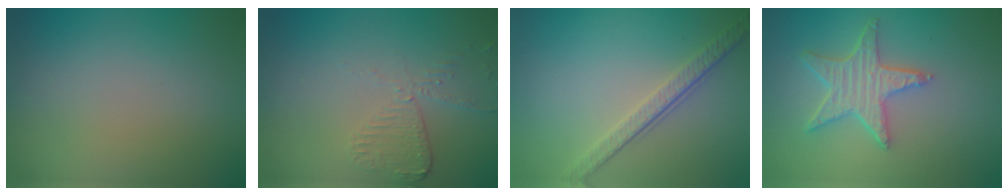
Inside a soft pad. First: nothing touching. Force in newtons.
{"total": 2.6, "press": 2.3, "slide": 1.2}
{"total": 3.4, "press": 2.5, "slide": 2.4}
{"total": 4.2, "press": 3.6, "slide": 2.1}